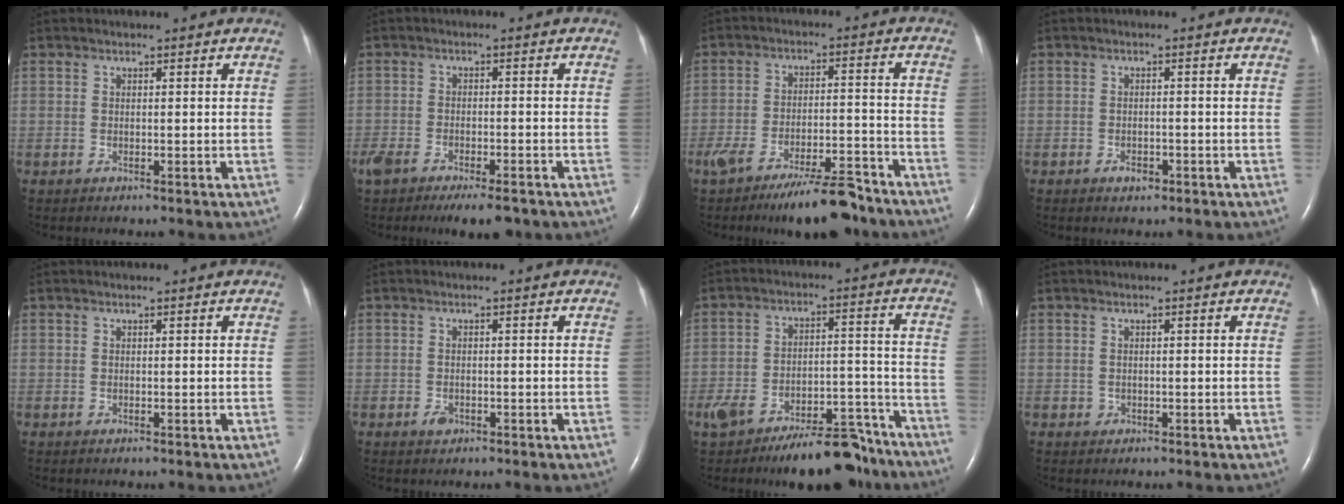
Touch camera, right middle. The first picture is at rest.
{"total": 9.7, "force": [-7.1, 3.3, 5.8], "torque": [-0.102, -0.011, -0.109]}
{"total": 11.4, "force": [-9.3, 2.3, 6.2], "torque": [-0.095, 0.000, -0.148]}
{"total": 1.6, "force": [-1.0, 0.9, 0.9], "torque": [-0.016, 0.002, -0.013]}
{"total": 0.0}
{"total": 1.2, "force": [-0.7, 0.7, 0.7], "torque": [-0.014, 0.001, -0.009]}
{"total": 14.8, "force": [-12.0, 5.0, 7.1], "torque": [-0.105, 0.040, -0.188]}
{"total": 0.6, "force": [-0.2, 0.5, 0.0], "torque": [-0.002, 0.003, -0.004]}